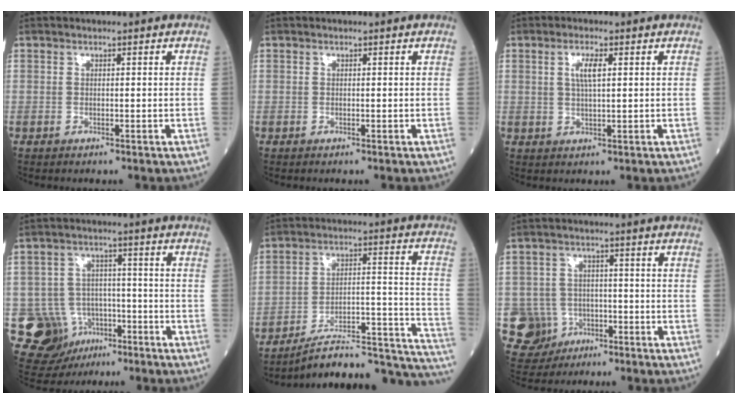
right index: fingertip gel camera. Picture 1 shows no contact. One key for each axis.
{"total": 0.0}
{"total": 3.3, "fx": 1.0, "fy": 0.6, "fz": 3.1, "tx": -0.063, "ty": 0.002, "tz": 0.019}
{"total": 11.5, "fx": -4.8, "fy": 10.0, "fz": 3.0, "tx": -0.063, "ty": 0.028, "tz": -0.064}
{"total": 21.1, "fx": -18.6, "fy": 3.3, "fz": 9.3, "tx": -0.055, "ty": 0.053, "tz": -0.264}
{"total": 7.0, "fx": -2.4, "fy": 6.5, "fz": 0.4, "tx": -0.015, "ty": 0.009, "tz": -0.033}